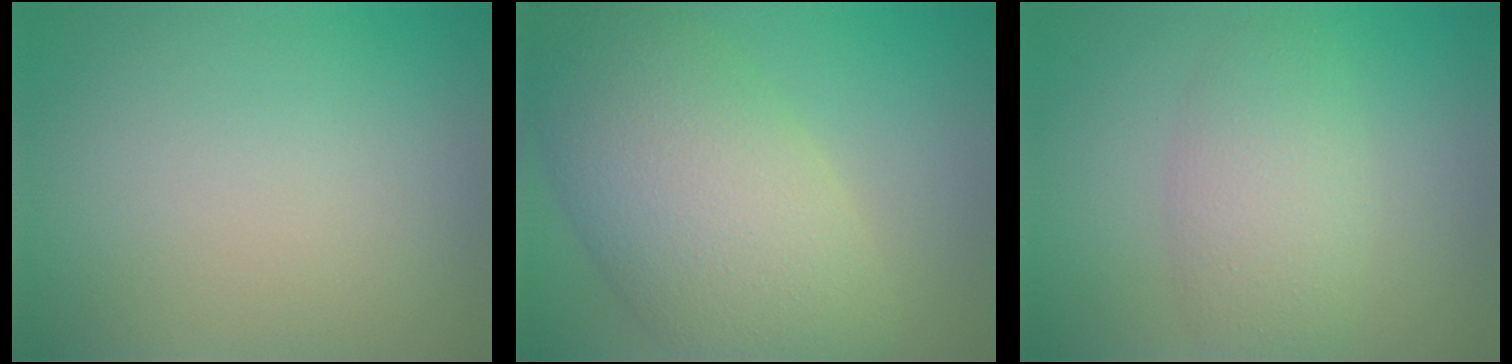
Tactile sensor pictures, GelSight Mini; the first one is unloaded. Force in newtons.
{"total": 11.5, "press": 11.5, "slide": 0.4}
{"total": 4.3, "press": 4.3, "slide": 0.1}